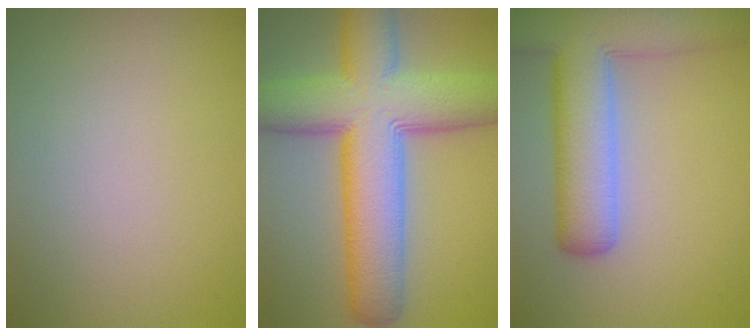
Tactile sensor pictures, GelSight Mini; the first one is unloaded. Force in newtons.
{"total": 12.6, "press": 12.6, "slide": 0.5}
{"total": 9.3, "press": 9.2, "slide": 0.5}